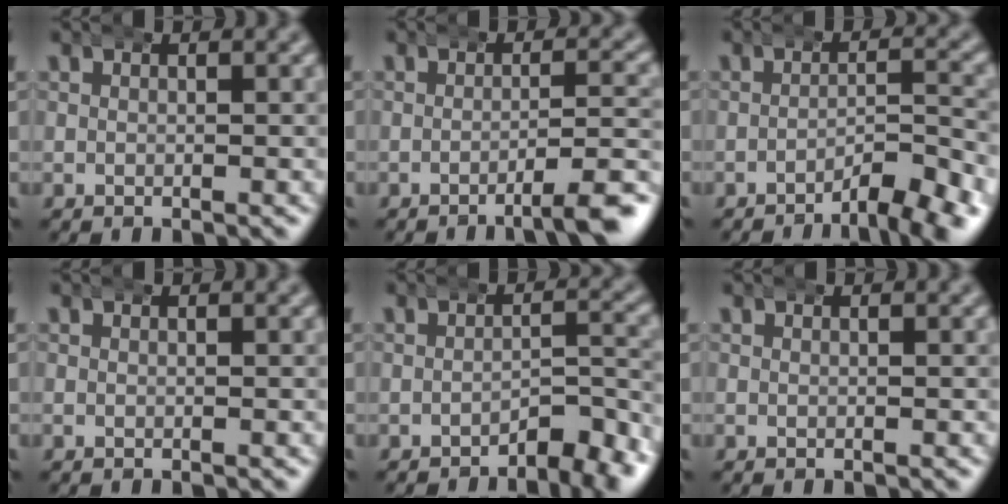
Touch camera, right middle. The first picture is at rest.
{"total": 3.8, "force": [-2.6, 0.2, 2.7], "torque": [-0.037, -0.001, -0.045]}
{"total": 4.3, "force": [-3.3, 0.6, 2.6], "torque": [-0.032, 0.000, -0.056]}
{"total": 0.0}
{"total": 3.9, "force": [-3.1, 0.8, 2.2], "torque": [-0.023, 0.001, -0.050]}
{"total": 0.0}